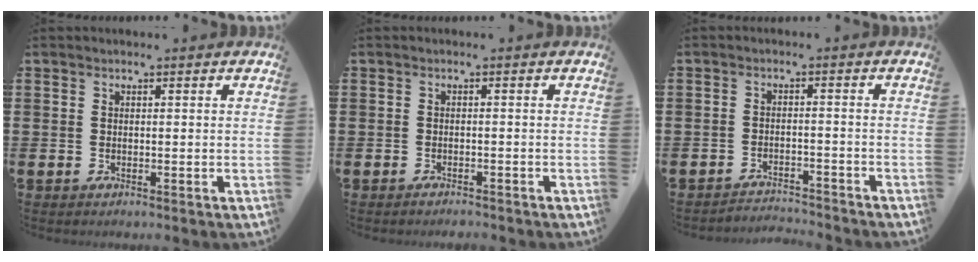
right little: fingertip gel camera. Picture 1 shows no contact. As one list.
[{"total": 0.9, "force": [-0.9, 0.1, 0.1], "torque": [-0.005, -0.001, -0.018]}, {"total": 2.4, "force": [-2.4, -0.1, -0.3], "torque": [-0.002, 0.005, -0.053]}]